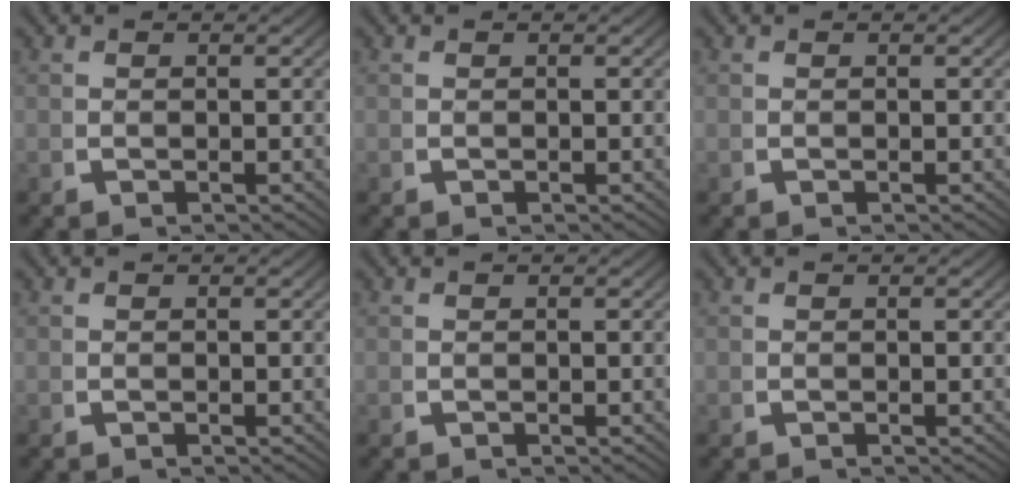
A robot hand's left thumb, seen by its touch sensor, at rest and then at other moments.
{"total": 0.0}
{"total": 0.0}
{"total": 0.0}
{"total": 0.0}
{"total": 0.0}